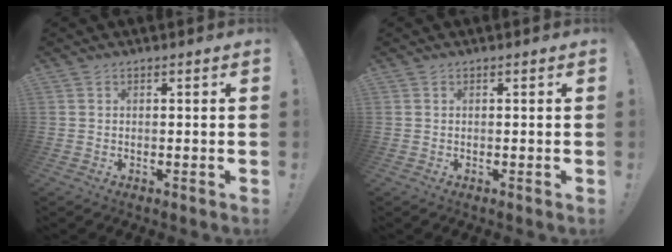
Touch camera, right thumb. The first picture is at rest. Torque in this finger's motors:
{"motor_torque": [-0.01, 0.01, -0.02, 0.05, 0.00]}